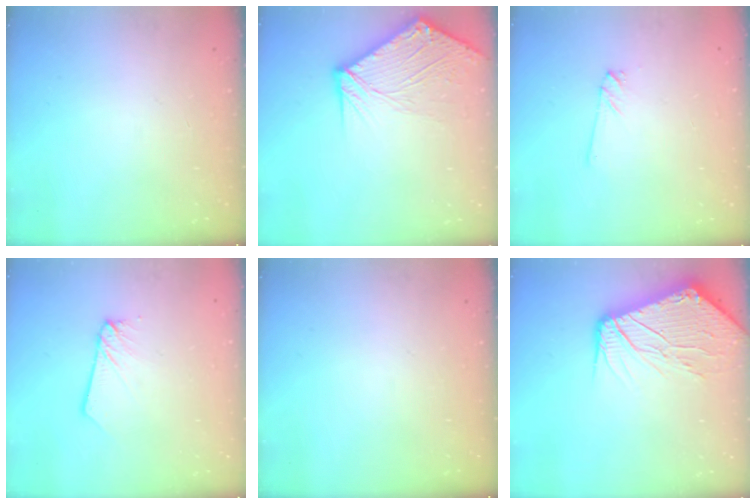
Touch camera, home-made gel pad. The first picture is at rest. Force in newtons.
{"total": 10.5, "press": 10.3, "slide": 1.6}
{"total": 1.2, "press": 1.2, "slide": 0.1}
{"total": 2.7, "press": 2.7, "slide": 0.2}
{"total": 0.0}
{"total": 15.8, "press": 15.7, "slide": 2.1}